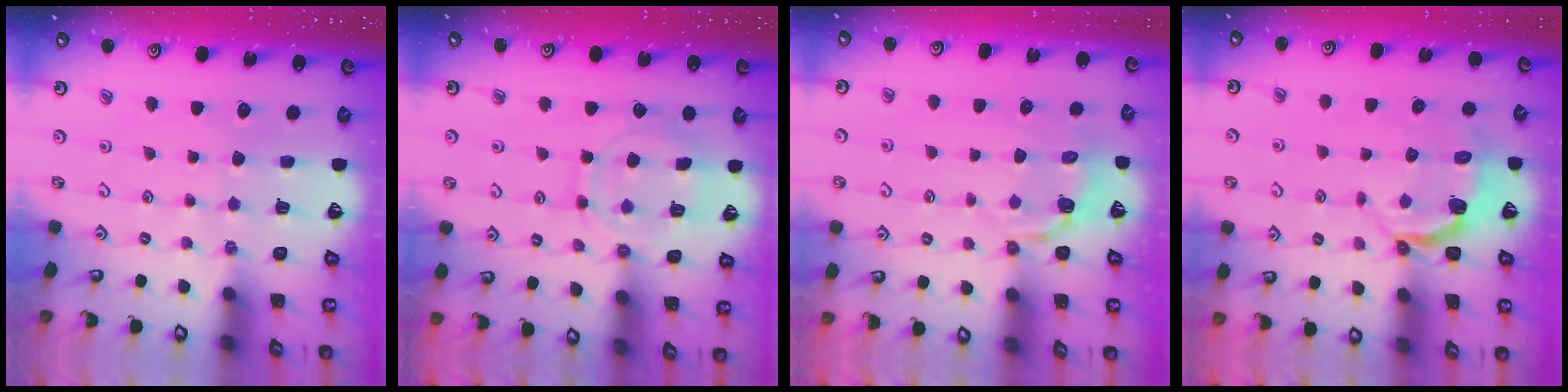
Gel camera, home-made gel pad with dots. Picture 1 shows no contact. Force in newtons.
{"total": 11.2, "press": 11.1, "slide": 0.7}
{"total": 3.3, "press": 2.1, "slide": 2.6}
{"total": 3.9, "press": 3.0, "slide": 2.6}